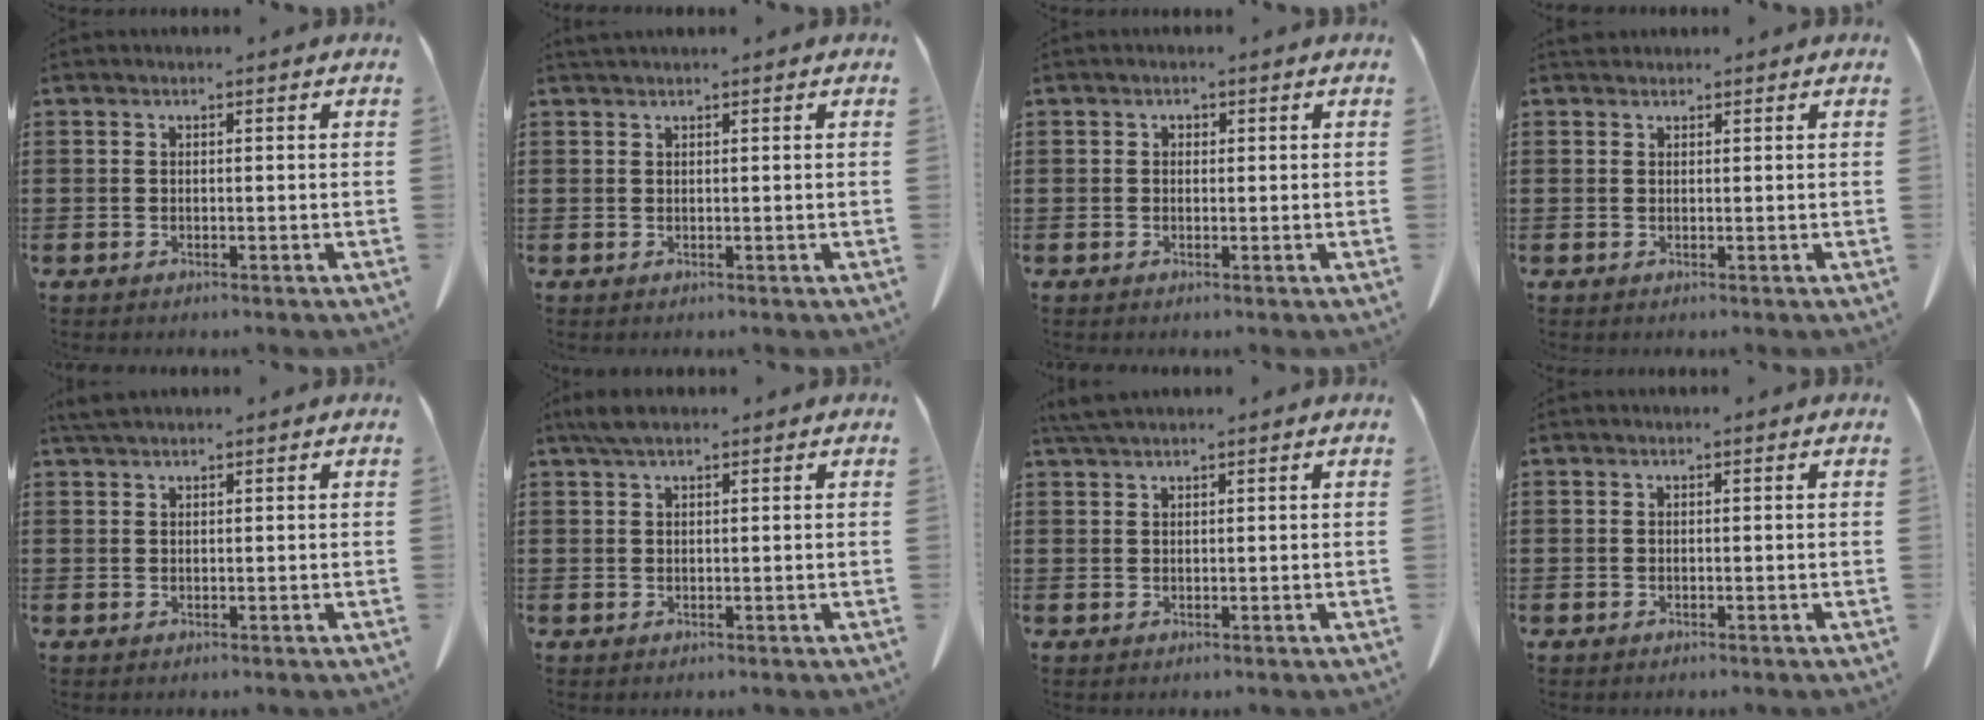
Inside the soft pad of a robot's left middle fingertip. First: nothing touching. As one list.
[{"total": 0.8, "force": [0.7, 0.0, 0.3], "torque": [-0.008, 0.000, 0.015]}, {"total": 0.6, "force": [0.2, 0.5, 0.2], "torque": [-0.006, 0.004, 0.003]}, {"total": 1.0, "force": [0.9, 0.4, 0.2], "torque": [-0.006, 0.003, 0.017]}, {"total": 1.6, "force": [1.4, 0.2, 0.8], "torque": [-0.019, 0.001, 0.026]}, {"total": 2.7, "force": [1.7, 0.8, 1.9], "torque": [-0.041, 0.005, 0.032]}, {"total": 2.3, "force": [1.9, 0.3, 1.3], "torque": [-0.030, 0.001, 0.036]}, {"total": 0.0}]